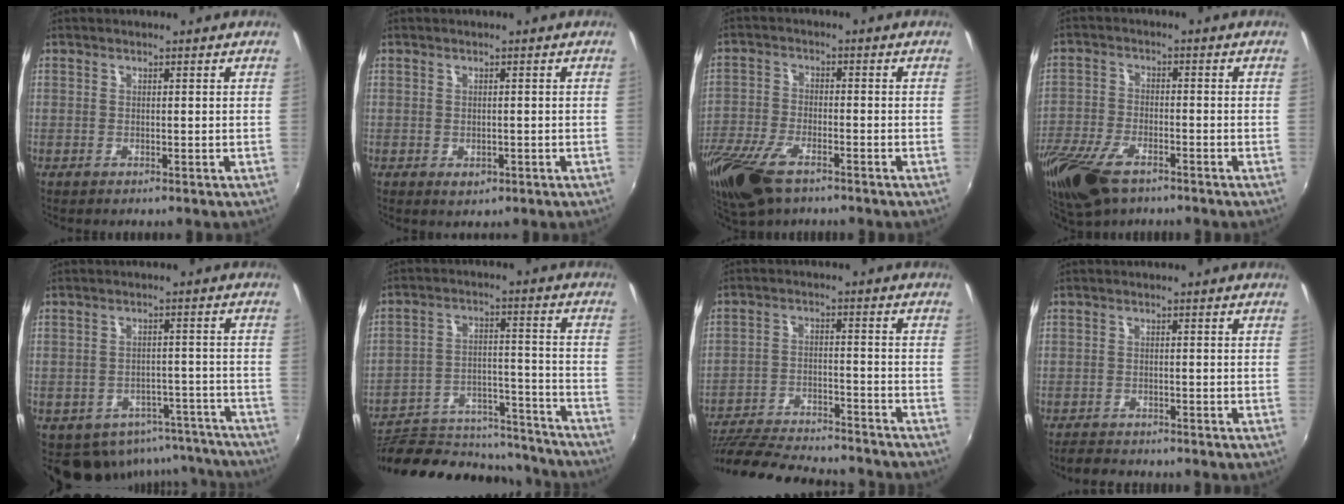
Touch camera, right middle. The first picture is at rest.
{"total": 1.8, "force": [-0.7, 1.3, 1.1], "torque": [-0.018, -0.004, -0.007]}
{"total": 12.7, "force": [-8.4, 5.2, 8.0], "torque": [-0.193, -0.038, -0.166]}
{"total": 13.2, "force": [-8.7, 5.9, 8.0], "torque": [-0.196, -0.039, -0.169]}
{"total": 14.5, "force": [-11.3, 7.9, 4.4], "torque": [-0.089, 0.019, -0.116]}
{"total": 28.6, "force": [-24.5, 9.9, 11.0], "torque": [-0.218, 0.018, -0.326]}
{"total": 23.1, "force": [-20.3, 4.9, 9.8], "torque": [-0.198, -0.030, -0.302]}
{"total": 3.3, "force": [-3.1, 1.0, 0.5], "torque": [-0.029, -0.003, -0.056]}